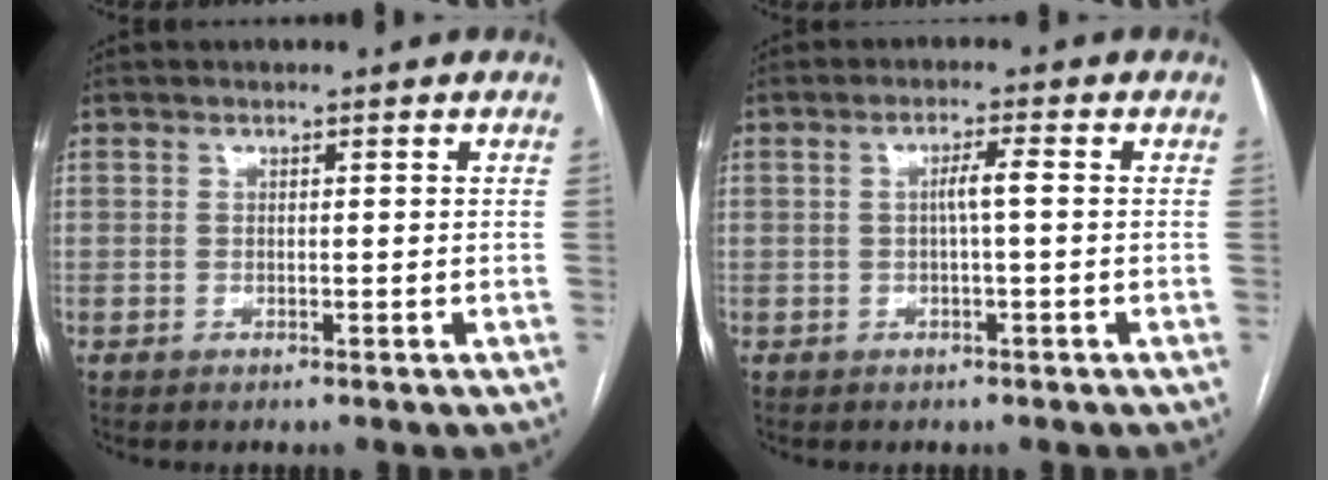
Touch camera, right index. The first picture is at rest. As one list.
[{"total": 2.4, "force": [-0.1, 0.0, 2.4], "torque": [-0.041, 0.004, -0.001]}]